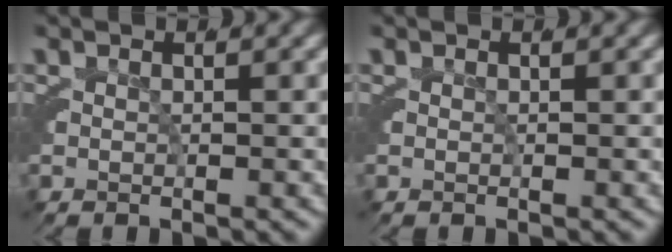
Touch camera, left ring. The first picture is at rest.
{"total": 0.0}